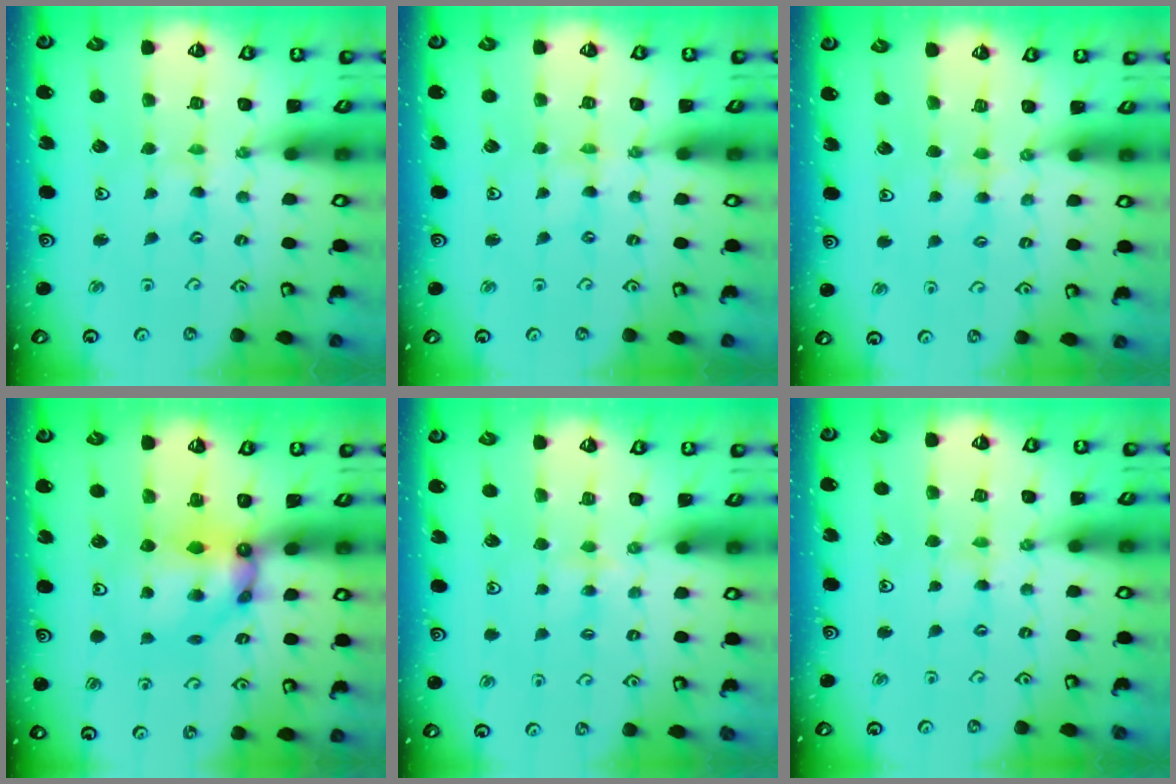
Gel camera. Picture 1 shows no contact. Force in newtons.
{"total": 0.0}
{"total": 2.4, "press": 2.4, "slide": 0.3}
{"total": 8.5, "press": 8.4, "slide": 0.9}
{"total": 3.0, "press": 3.0, "slide": 0.5}
{"total": 2.0, "press": 2.0, "slide": 0.3}